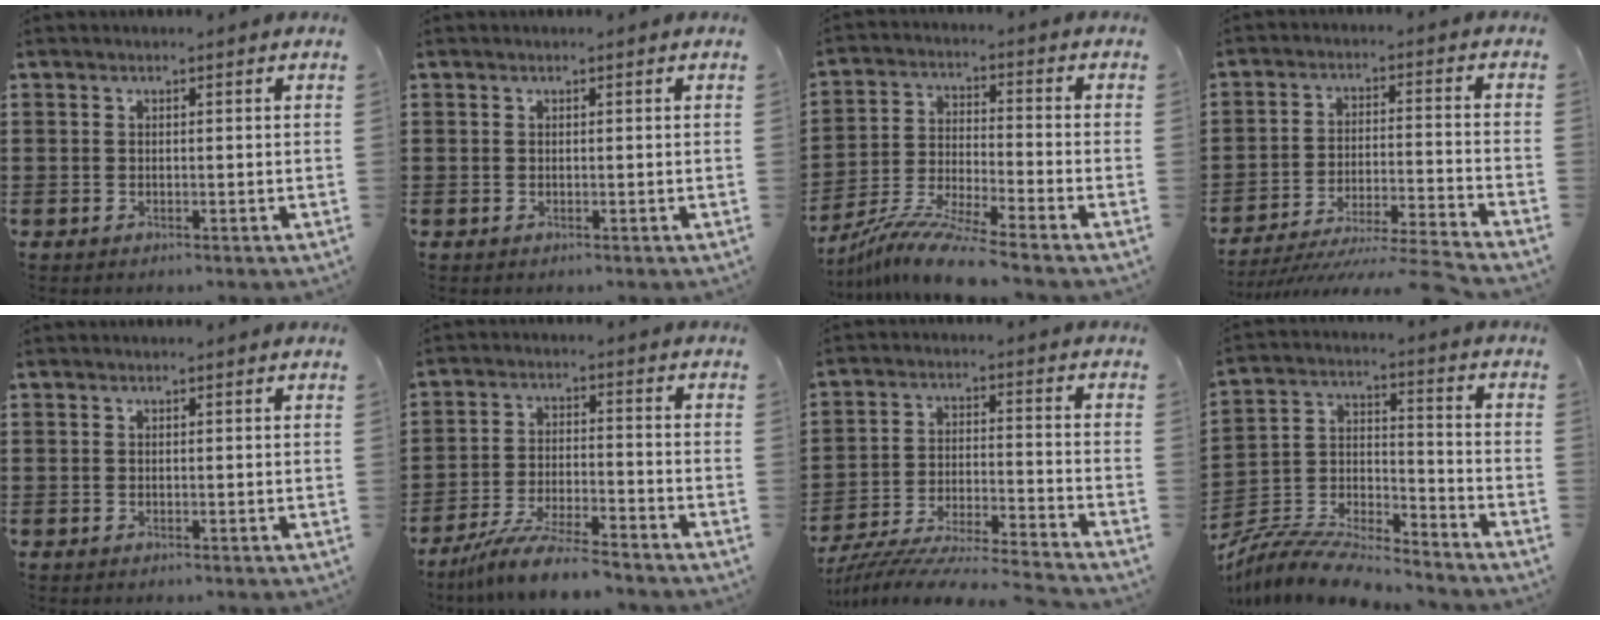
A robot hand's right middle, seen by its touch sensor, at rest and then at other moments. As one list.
[{"total": 0.0}, {"total": 8.6, "force": [-7.7, -0.2, 3.8], "torque": [-0.078, -0.003, -0.152]}, {"total": 7.1, "force": [-6.6, -0.3, 2.6], "torque": [-0.046, -0.011, -0.133]}, {"total": 0.0}, {"total": 7.8, "force": [-7.1, 0.3, 3.2], "torque": [-0.069, 0.000, -0.138]}, {"total": 7.7, "force": [-7.4, 0.0, 1.9], "torque": [-0.038, -0.004, -0.151]}, {"total": 8.7, "force": [-8.5, 0.8, 1.9], "torque": [-0.047, 0.006, -0.173]}]